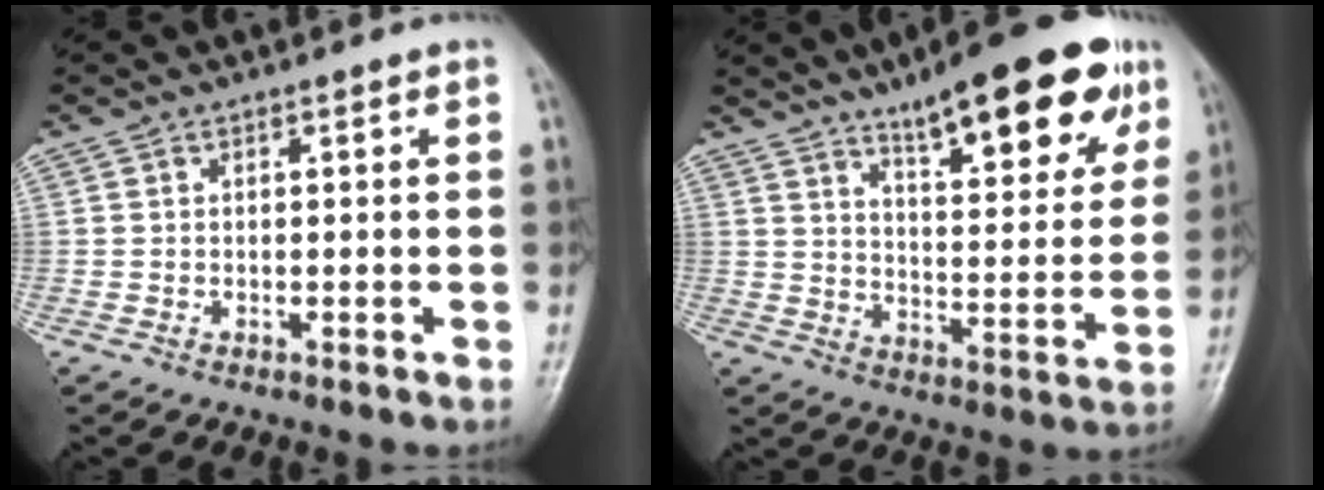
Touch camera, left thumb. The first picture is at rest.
{"total": 19.9, "force": [12.2, 5.9, 14.6], "torque": [-0.169, -0.046, 0.180]}